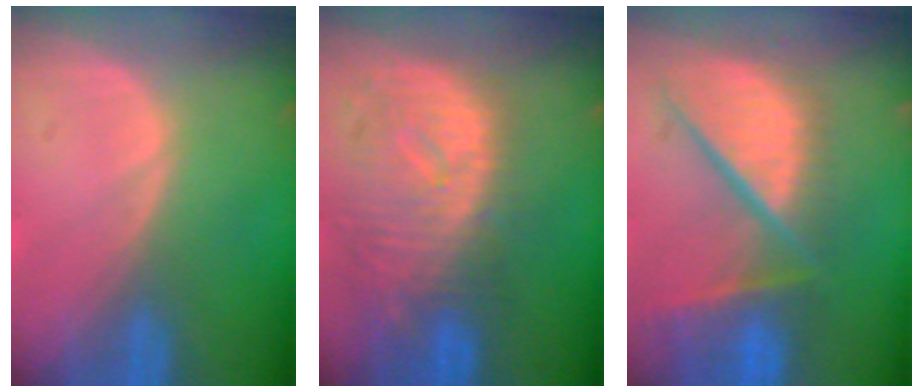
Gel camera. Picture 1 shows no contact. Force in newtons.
{"total": 10.9, "press": 9.7, "slide": 4.9}
{"total": 12.4, "press": 10.1, "slide": 7.1}